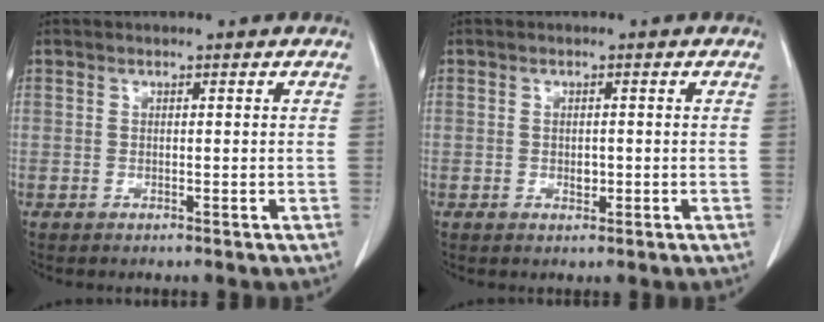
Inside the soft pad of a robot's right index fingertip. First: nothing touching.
{"total": 1.4, "force": [-0.1, 0.9, 1.1], "torque": [-0.019, 0.001, 0.005]}